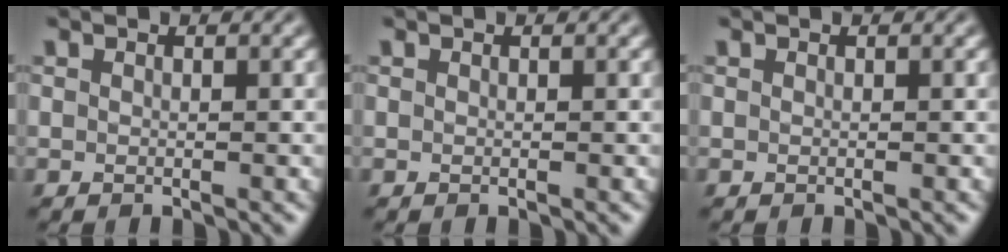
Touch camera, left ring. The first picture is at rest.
{"total": 0.0}
{"total": 0.0}